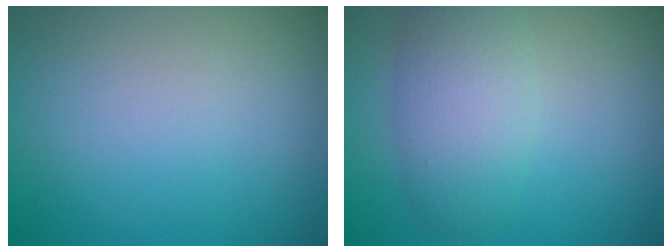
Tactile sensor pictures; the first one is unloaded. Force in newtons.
{"total": 4.4, "press": 4.4, "slide": 0.1}